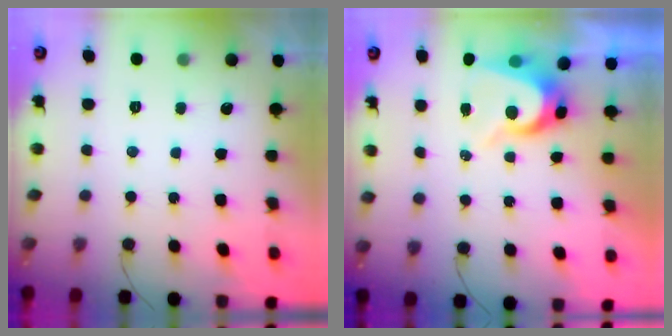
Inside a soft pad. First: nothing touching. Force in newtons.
{"total": 7.5, "press": 7.4, "slide": 0.8}